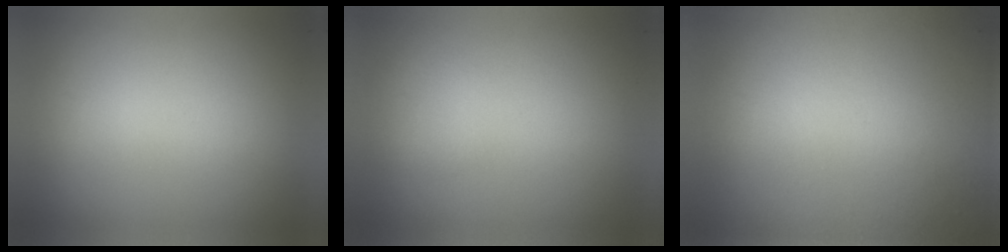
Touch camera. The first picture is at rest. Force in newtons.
{"total": 1.1}
{"total": 5.9}